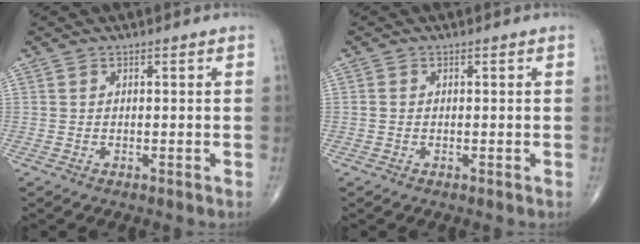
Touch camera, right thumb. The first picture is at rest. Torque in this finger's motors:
{"motor_torque": [-0.03, -0.02, -0.22, 0.02, 0.05]}